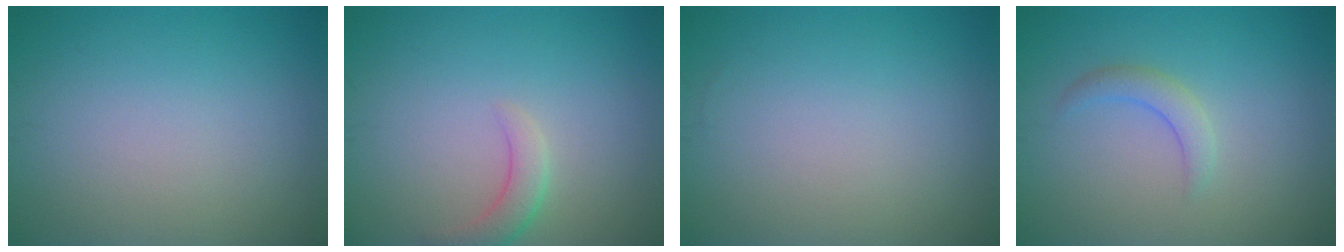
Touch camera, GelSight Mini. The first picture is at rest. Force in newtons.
{"total": 2.1, "press": 2.1, "slide": 0.3}
{"total": 0.0}
{"total": 1.9, "press": 1.9, "slide": 0.1}